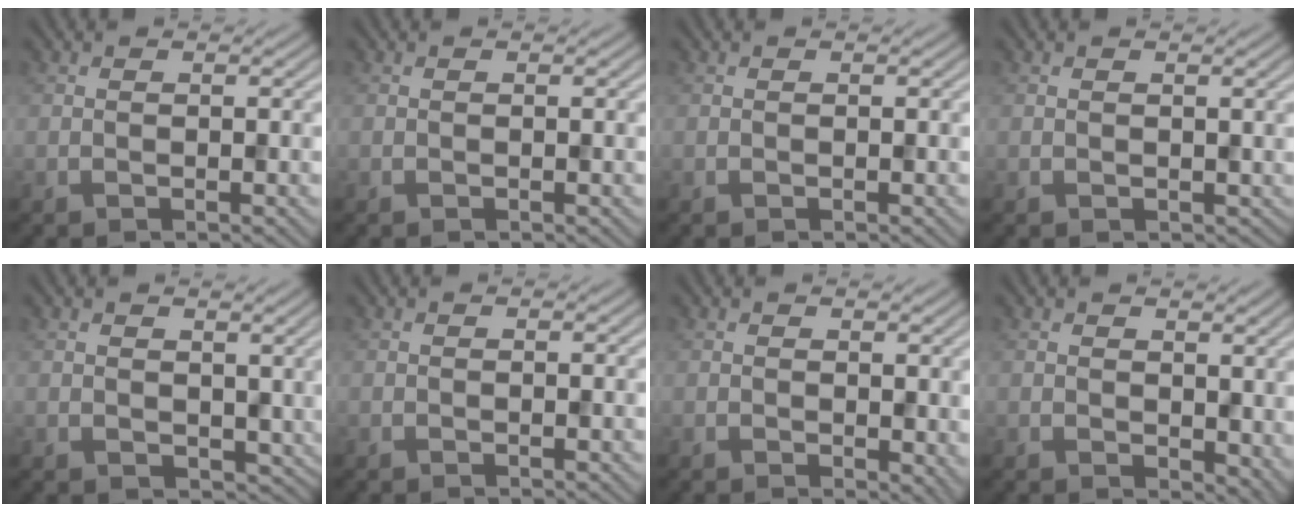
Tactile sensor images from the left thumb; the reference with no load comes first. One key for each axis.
{"total": 0.0}
{"total": 0.0}
{"total": 0.7, "fx": 0.4, "fy": 0.5, "fz": 0.1, "tx": -0.003, "ty": -0.003, "tz": 0.008}
{"total": 3.6, "fx": 0.8, "fy": 2.8, "fz": 2.1, "tx": -0.050, "ty": -0.013, "tz": 0.019}
{"total": 0.0}
{"total": 2.2, "fx": 0.3, "fy": 1.4, "fz": 1.7, "tx": -0.021, "ty": -0.006, "tz": 0.008}
{"total": 4.0, "fx": 1.1, "fy": 2.8, "fz": 2.7, "tx": -0.049, "ty": -0.015, "tz": 0.027}